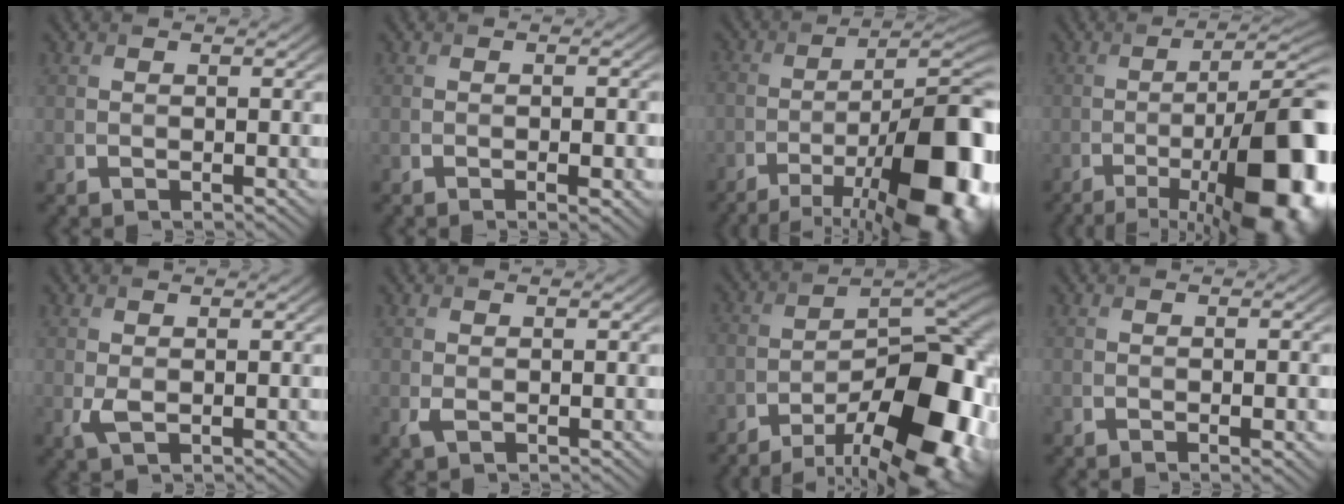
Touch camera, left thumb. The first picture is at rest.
{"total": 2.1, "force": [-0.7, 0.5, 1.9], "torque": [-0.030, 0.002, -0.010]}
{"total": 19.4, "force": [-10.3, 7.0, 14.9], "torque": [-0.188, -0.014, -0.152]}
{"total": 18.5, "force": [-7.2, 6.4, 15.8], "torque": [-0.206, -0.016, -0.102]}
{"total": 1.3, "force": [0.1, 0.6, 1.2], "torque": [-0.033, -0.003, 0.004]}
{"total": 0.8, "force": [-0.1, 0.4, 0.7], "torque": [-0.019, -0.003, 0.000]}
{"total": 17.0, "force": [-9.6, 7.0, 12.2], "torque": [-0.172, -0.009, -0.157]}
{"total": 1.4, "force": [-0.3, 0.3, 1.3], "torque": [-0.019, 0.002, -0.004]}